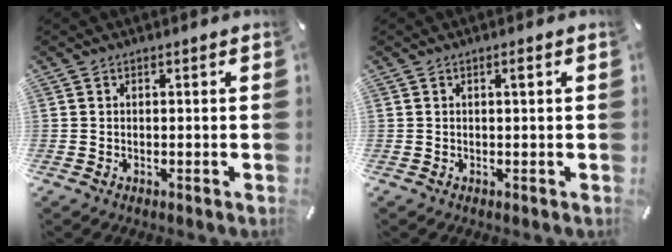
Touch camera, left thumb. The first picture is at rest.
{"total": 1.1, "force": [0.4, 0.1, 1.1], "torque": [-0.022, 0.002, 0.006]}